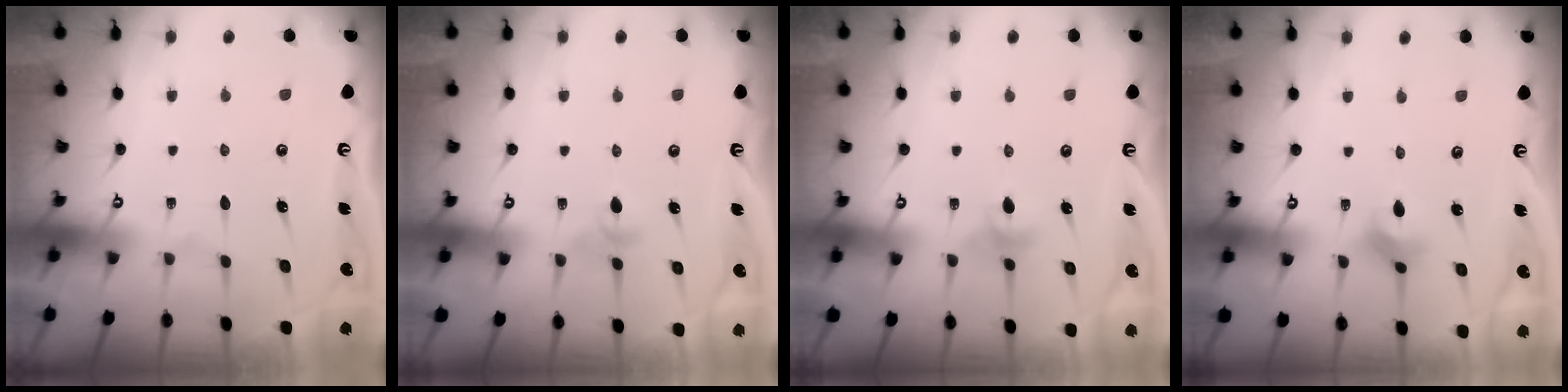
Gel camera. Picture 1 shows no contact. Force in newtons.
{"total": 3.3, "press": 3.2, "slide": 0.8}
{"total": 4.6, "press": 4.4, "slide": 1.0}
{"total": 3.2, "press": 3.1, "slide": 0.8}